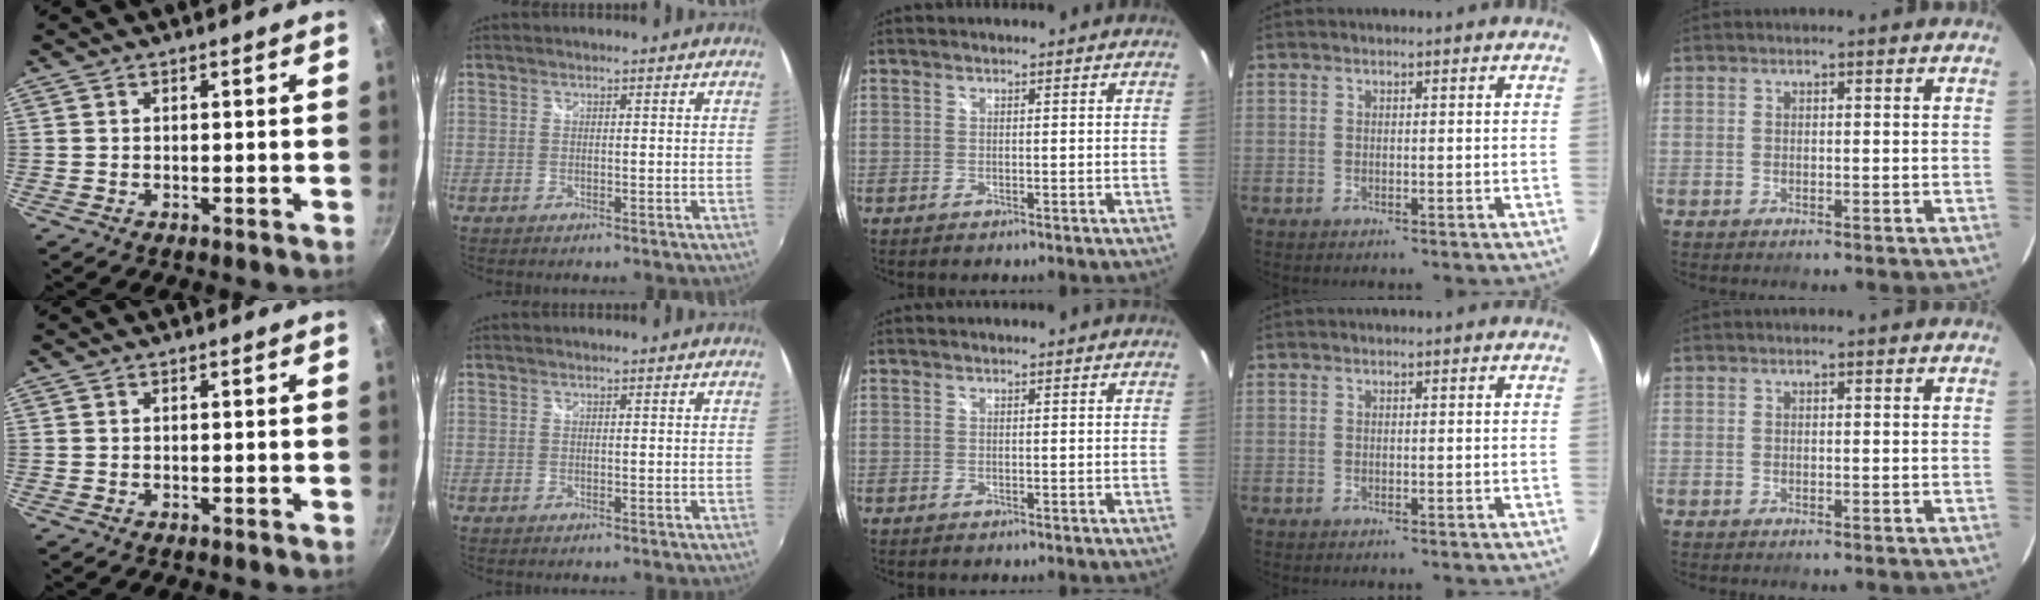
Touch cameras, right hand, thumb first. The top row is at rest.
{}